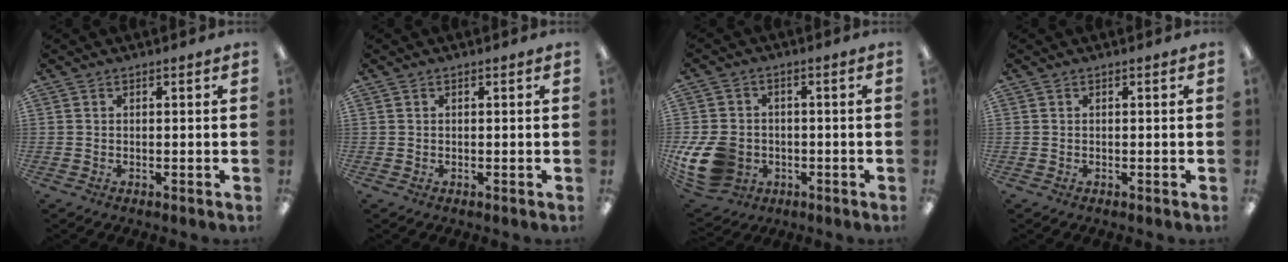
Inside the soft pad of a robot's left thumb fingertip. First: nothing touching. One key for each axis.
{"total": 0.0}
{"total": 12.5, "fx": -3.1, "fy": 9.8, "fz": 7.1, "tx": -0.155, "ty": 0.016, "tz": -0.054}
{"total": 0.0}